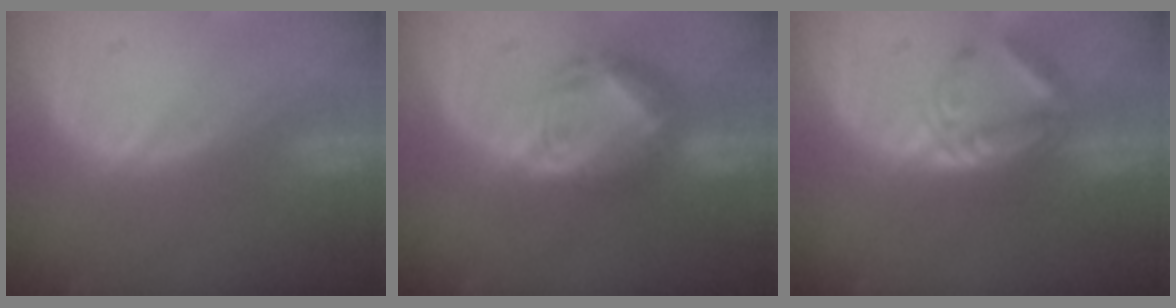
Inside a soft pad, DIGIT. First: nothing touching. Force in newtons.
{"total": 7.5, "press": 6.6, "slide": 3.5}
{"total": 5.9, "press": 5.0, "slide": 3.3}